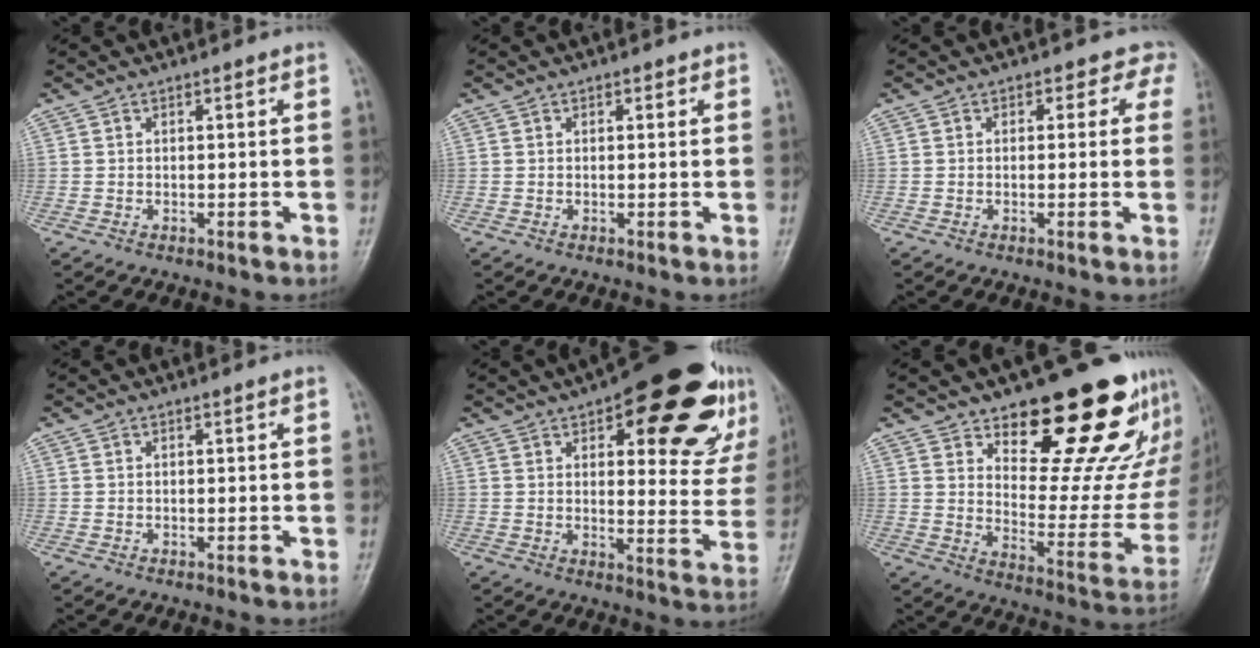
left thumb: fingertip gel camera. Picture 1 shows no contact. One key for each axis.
{"total": 1.0, "fx": 0.5, "fy": 0.7, "fz": 0.5, "tx": 0.003, "ty": 0.000, "tz": 0.003}
{"total": 3.5, "fx": 1.8, "fy": 2.8, "fz": 1.3, "tx": 0.025, "ty": -0.002, "tz": 0.000}
{"total": 0.0}
{"total": 23.6, "fx": 12.3, "fy": 9.2, "fz": 18.0, "tx": -0.184, "ty": -0.026, "tz": 0.160}
{"total": 24.1, "fx": 16.5, "fy": 9.9, "fz": 14.5, "tx": -0.139, "ty": -0.110, "tz": 0.234}